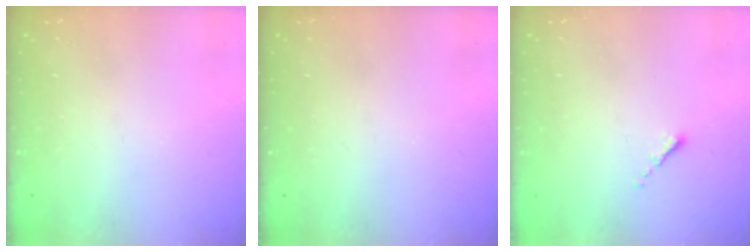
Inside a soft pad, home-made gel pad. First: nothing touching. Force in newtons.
{"total": 0.0}
{"total": 0.6, "press": 0.5, "slide": 0.2}